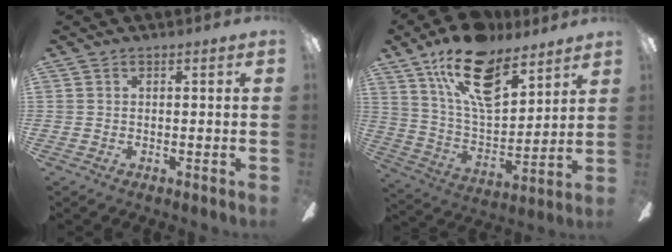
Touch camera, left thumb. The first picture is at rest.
{"total": 20.1, "force": [13.1, 9.3, 12.2], "torque": [-0.207, -0.066, 0.230]}